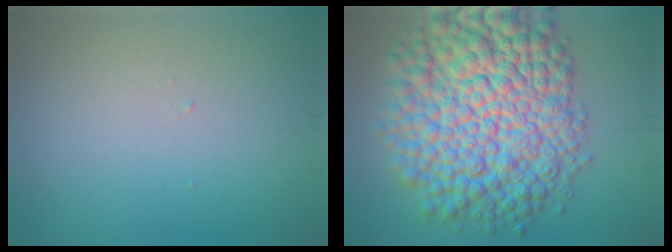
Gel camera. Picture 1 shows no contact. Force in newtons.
{"total": 14.1, "press": 14.1, "slide": 0.3}